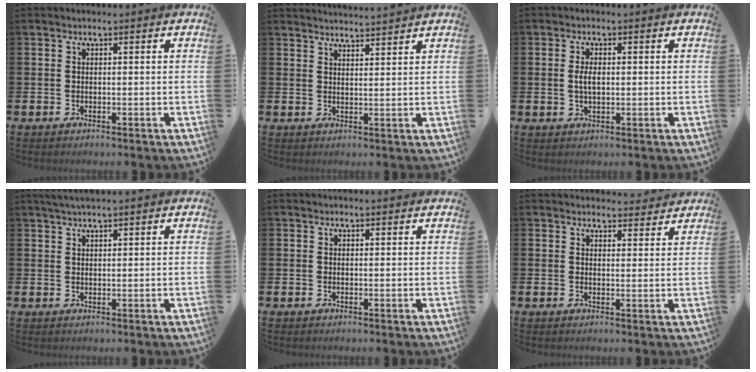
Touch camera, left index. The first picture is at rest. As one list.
[{"total": 3.2, "force": [3.2, -0.3, -0.1], "torque": [0.002, -0.022, 0.056]}, {"total": 2.8, "force": [0.2, 1.3, 2.4], "torque": [-0.045, 0.005, 0.001]}, {"total": 2.0, "force": [1.8, 0.1, 0.9], "torque": [-0.022, 0.004, 0.033]}, {"total": 0.0}, {"total": 2.7, "force": [2.7, 0.4, -0.1], "torque": [0.010, -0.019, 0.047]}]